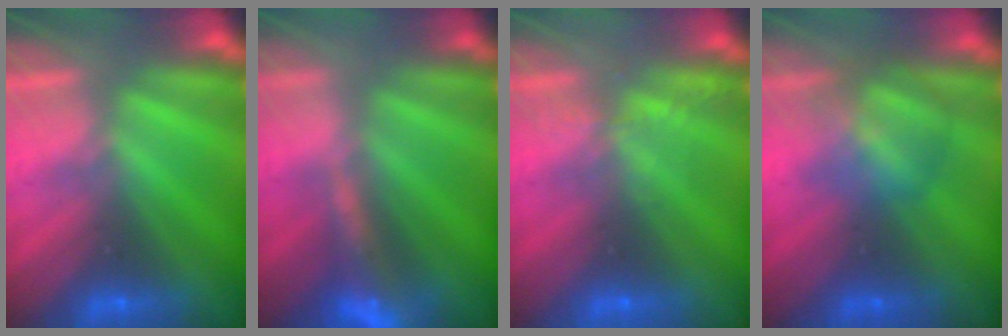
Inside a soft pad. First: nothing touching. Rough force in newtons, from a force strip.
{"total": 9.6}
{"total": 2.2}
{"total": 3.0}